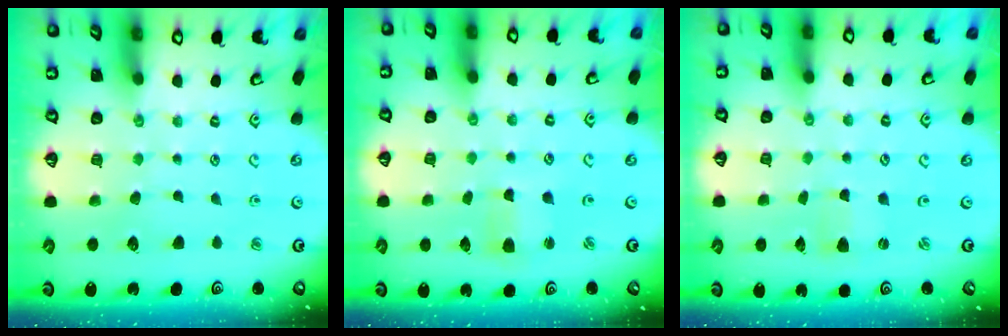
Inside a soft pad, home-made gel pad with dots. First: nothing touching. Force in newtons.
{"total": 2.2, "press": 2.2, "slide": 0.3}
{"total": 1.0, "press": 1.0, "slide": 0.1}